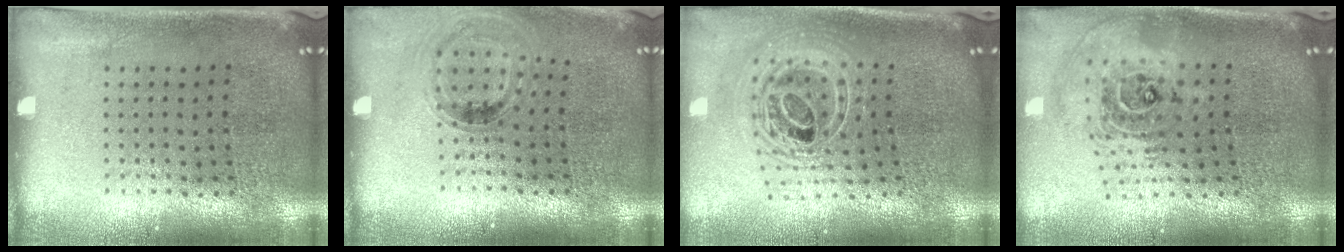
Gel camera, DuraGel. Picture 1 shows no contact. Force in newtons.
{"total": 0.8, "press": 0.8, "slide": 0.1}
{"total": 2.5, "press": 1.9, "slide": 1.7}
{"total": 2.4, "press": 1.7, "slide": 1.7}